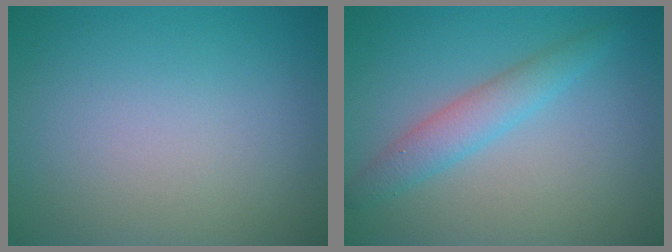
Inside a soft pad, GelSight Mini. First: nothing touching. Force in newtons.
{"total": 2.8, "press": 2.8, "slide": 0.1}